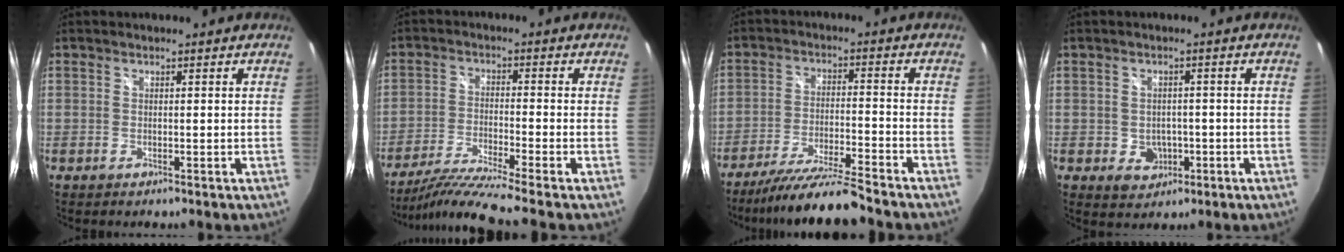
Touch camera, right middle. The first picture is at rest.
{"total": 9.2, "force": [-7.7, -2.2, 4.5], "torque": [-0.101, -0.019, -0.143]}
{"total": 11.8, "force": [-10.6, -1.1, 4.9], "torque": [-0.106, -0.017, -0.187]}
{"total": 4.7, "force": [-1.3, 4.1, 1.9], "torque": [-0.042, 0.001, -0.007]}